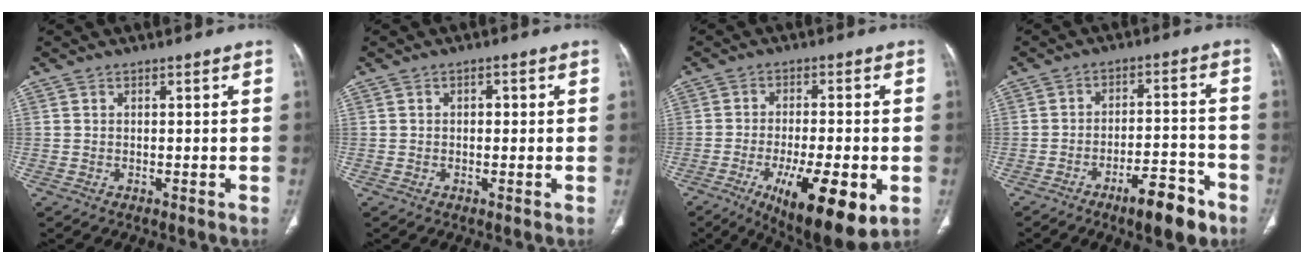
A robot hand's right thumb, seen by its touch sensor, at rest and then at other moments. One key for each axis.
{"total": 1.5, "fx": 0.2, "fy": 0.9, "fz": 1.2, "tx": -0.017, "ty": 0.006, "tz": 0.002}
{"total": 16.6, "fx": -6.2, "fy": 5.1, "fz": 14.5, "tx": -0.205, "ty": -0.003, "tz": -0.083}
{"total": 9.9, "fx": -6.3, "fy": 3.1, "fz": 7.0, "tx": -0.097, "ty": 0.044, "tz": -0.096}